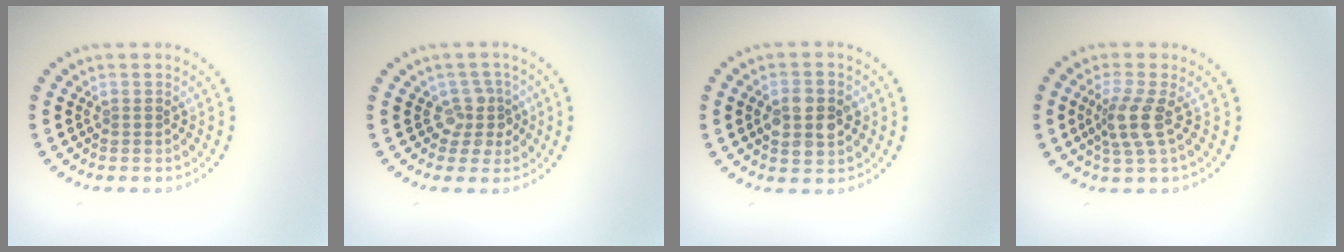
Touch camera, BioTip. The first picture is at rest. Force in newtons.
{"total": 2.4, "press": 1.9, "slide": 1.5}
{"total": 4.5, "press": 4.5, "slide": 0.2}
{"total": 3.0, "press": 2.2, "slide": 1.9}